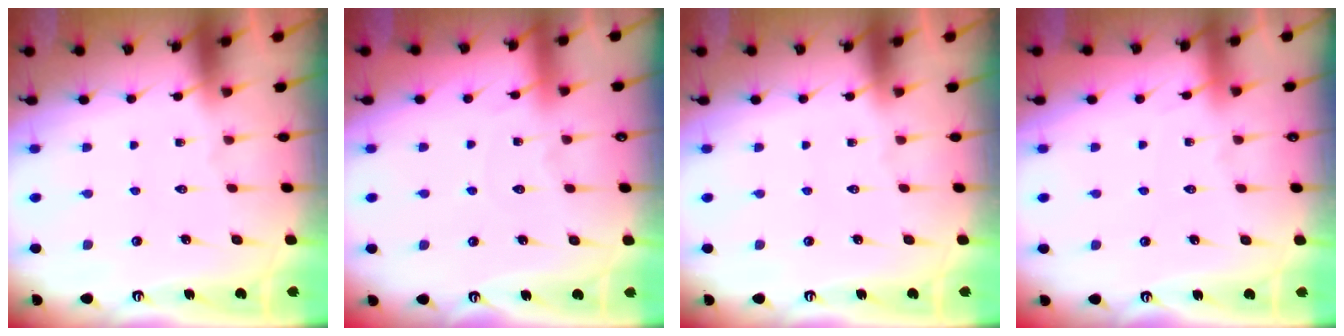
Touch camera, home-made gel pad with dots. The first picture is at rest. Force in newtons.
{"total": 2.8, "press": 2.8, "slide": 0.4}
{"total": 0.0}
{"total": 2.6, "press": 2.6, "slide": 0.4}